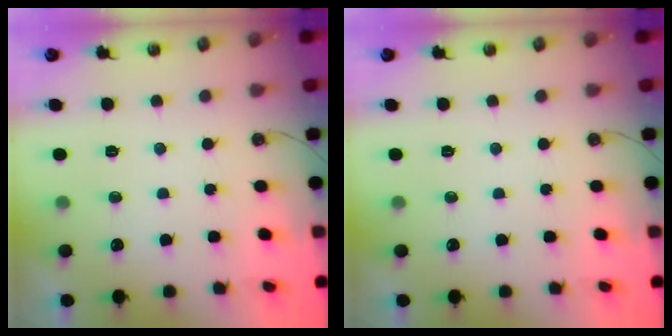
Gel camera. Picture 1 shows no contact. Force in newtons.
{"total": 0.0}